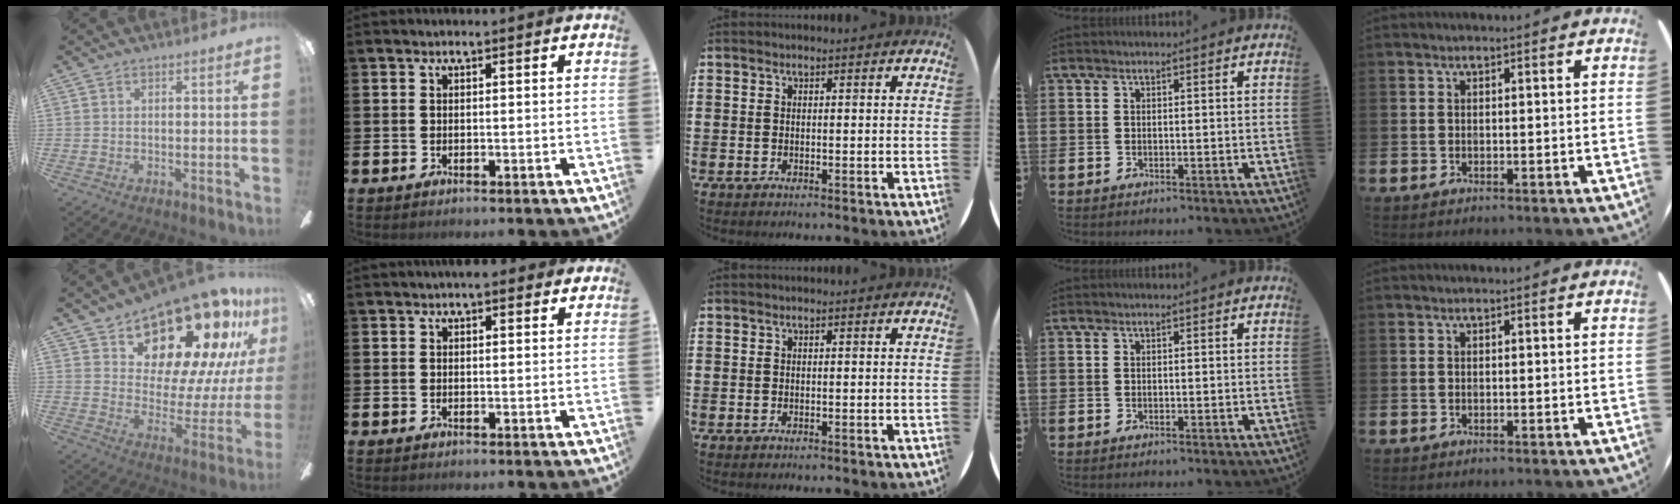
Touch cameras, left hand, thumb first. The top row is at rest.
{"thumb": {"total": 21.5, "force": [16.5, 8.9, 10.4], "torque": [-0.141, -0.132, 0.280]}, "index": {"total": 2.1, "force": [1.8, 0.7, 0.6], "torque": [-0.003, -0.001, 0.032]}}